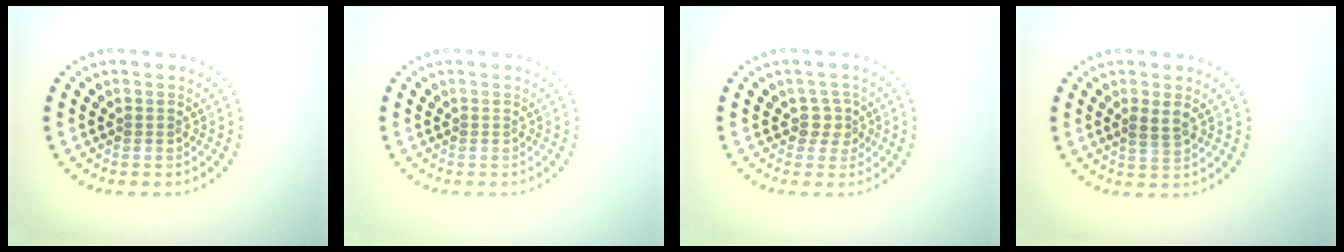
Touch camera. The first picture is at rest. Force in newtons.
{"total": 0.0}
{"total": 1.9, "press": 1.5, "slide": 1.2}
{"total": 1.7, "press": 1.6, "slide": 0.5}